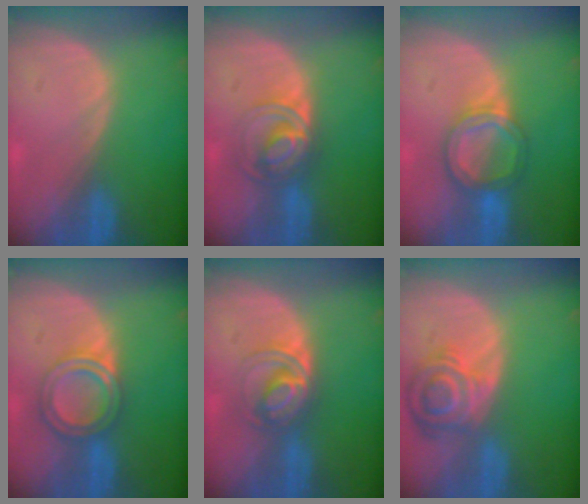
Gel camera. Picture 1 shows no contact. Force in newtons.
{"total": 6.6, "press": 5.8, "slide": 3.2}
{"total": 6.1, "press": 5.5, "slide": 2.7}
{"total": 5.9, "press": 5.4, "slide": 2.5}
{"total": 5.8, "press": 5.4, "slide": 2.0}
{"total": 8.0, "press": 7.1, "slide": 3.8}